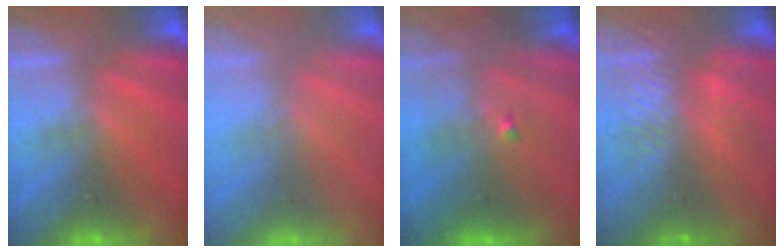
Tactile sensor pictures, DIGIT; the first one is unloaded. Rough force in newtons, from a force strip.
{"total": 3.0}
{"total": 4.5}
{"total": 8.1}